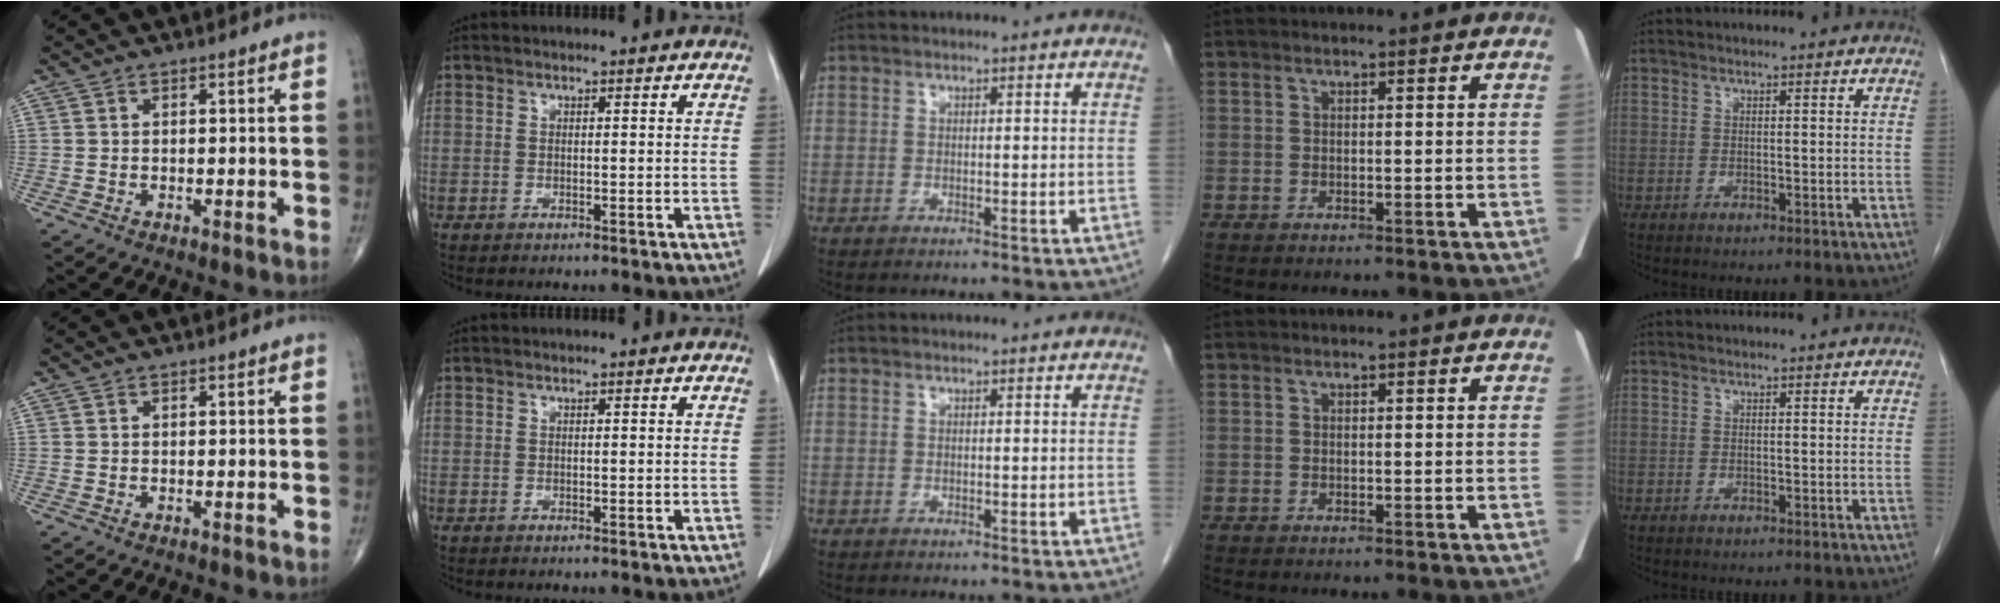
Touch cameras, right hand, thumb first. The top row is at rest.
{}